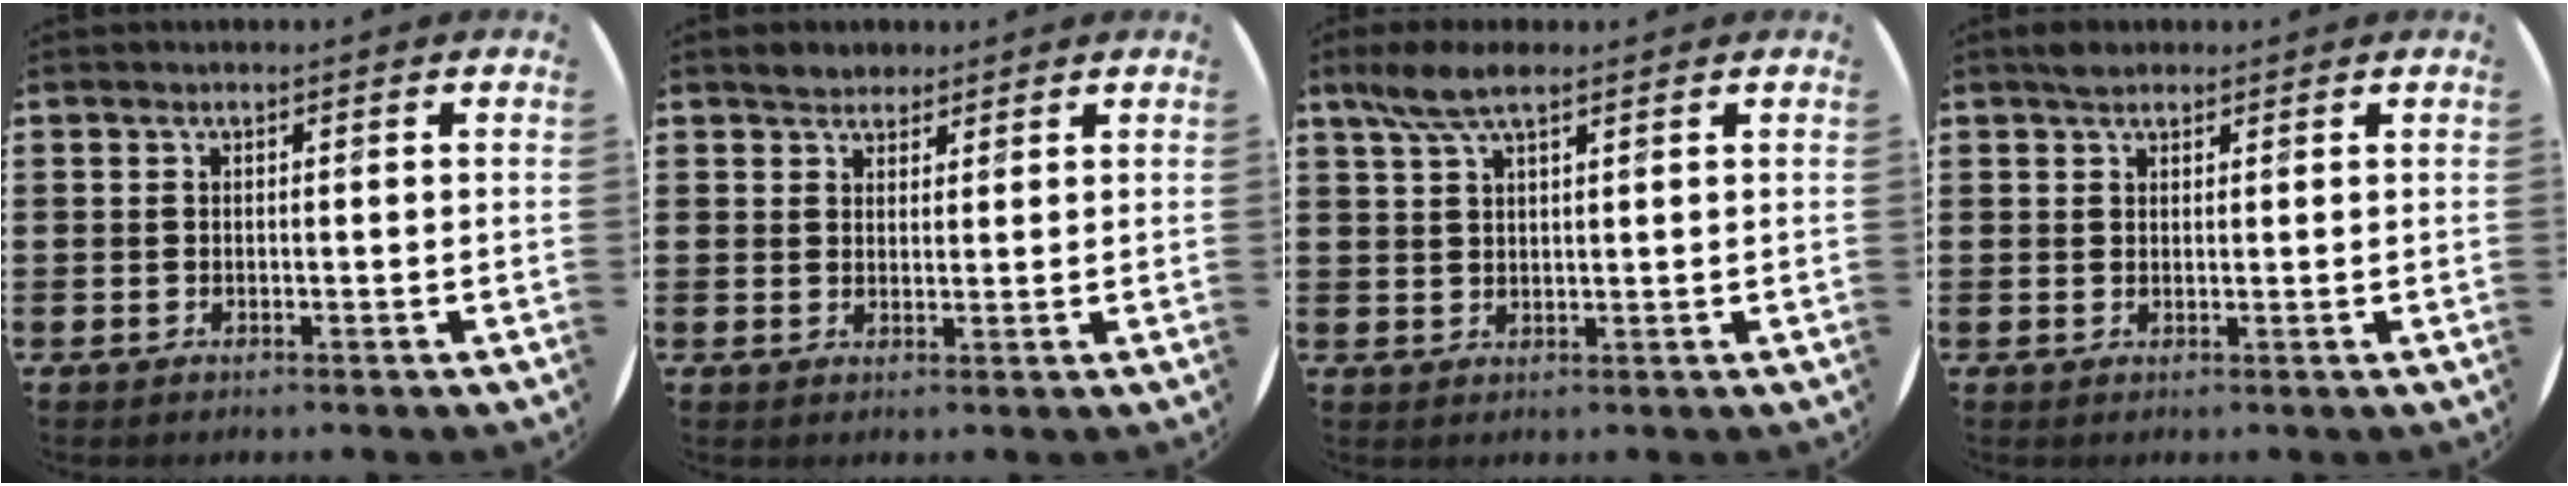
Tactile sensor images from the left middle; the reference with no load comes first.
{"total": 2.4, "force": [2.2, 0.9, 0.0], "torque": [0.004, 0.002, 0.042]}
{"total": 5.3, "force": [3.8, 1.4, 3.4], "torque": [-0.075, 0.002, 0.069]}
{"total": 1.7, "force": [1.6, 0.7, 0.3], "torque": [-0.002, 0.000, 0.029]}